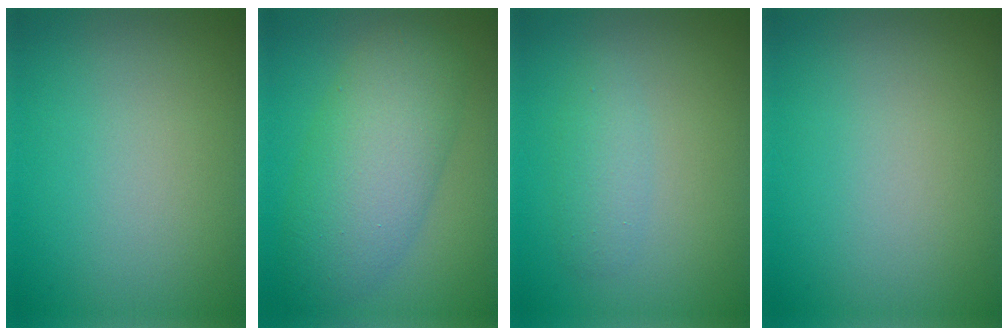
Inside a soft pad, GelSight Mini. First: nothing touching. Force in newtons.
{"total": 5.5, "press": 5.5, "slide": 0.3}
{"total": 1.7, "press": 1.7, "slide": 0.0}
{"total": 0.0}